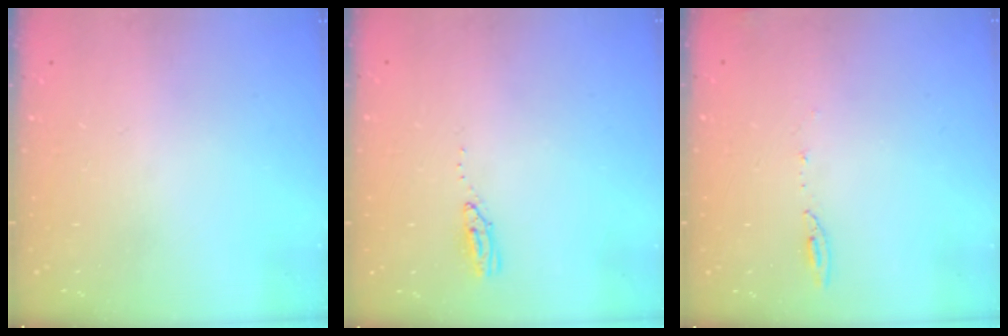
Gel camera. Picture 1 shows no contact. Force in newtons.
{"total": 3.5, "press": 3.5, "slide": 0.3}
{"total": 5.5, "press": 5.4, "slide": 1.1}